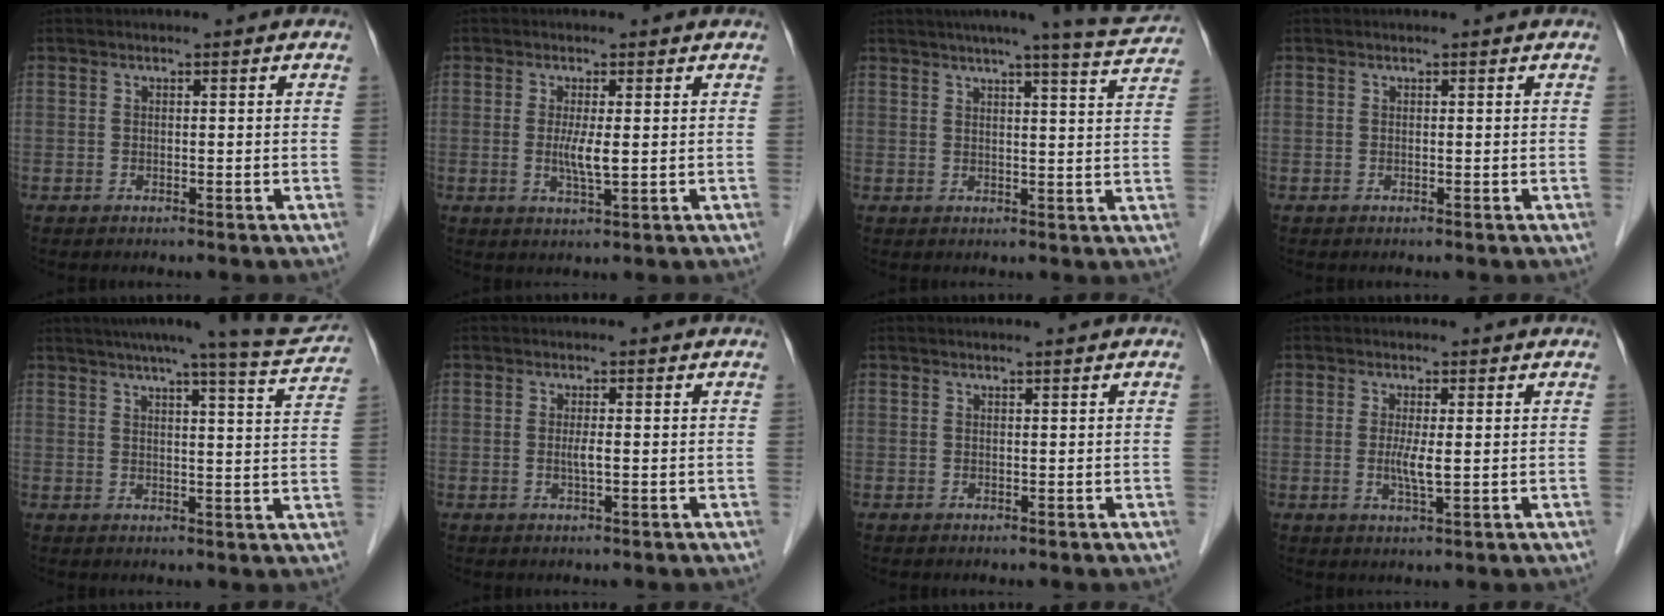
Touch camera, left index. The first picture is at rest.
{"total": 3.3, "force": [0.1, 0.3, 3.3], "torque": [-0.070, -0.007, 0.005]}
{"total": 11.4, "force": [10.2, -0.4, 4.9], "torque": [-0.067, -0.009, 0.110]}
{"total": 0.0}
{"total": 12.7, "force": [11.8, -0.5, 4.8], "torque": [-0.065, -0.024, 0.135]}
{"total": 1.3, "force": [-0.1, -0.1, 1.3], "torque": [-0.032, -0.002, -0.001]}
{"total": 0.7, "force": [0.7, -0.2, 0.2], "torque": [-0.008, 0.001, 0.013]}
{"total": 2.9, "force": [0.1, 0.2, 2.9], "torque": [-0.063, -0.007, 0.003]}